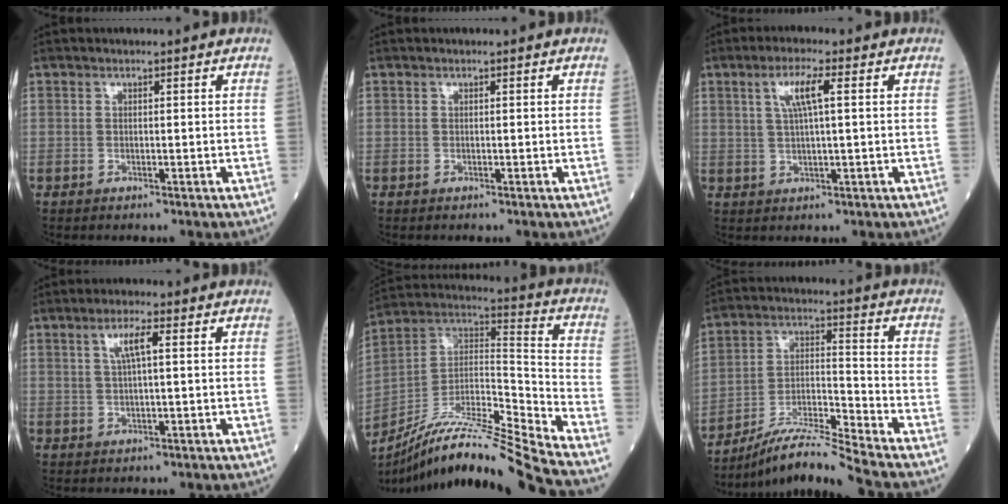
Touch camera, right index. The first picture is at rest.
{"total": 0.0}
{"total": 5.0, "force": [1.6, 0.3, 4.7], "torque": [-0.093, 0.006, 0.033]}
{"total": 3.7, "force": [1.2, 0.3, 3.5], "torque": [-0.069, 0.007, 0.022]}
{"total": 21.6, "force": [-19.1, -1.4, 10.1], "torque": [-0.207, 0.002, -0.338]}
{"total": 10.4, "force": [-9.5, -1.8, 3.9], "torque": [-0.075, 0.001, -0.171]}